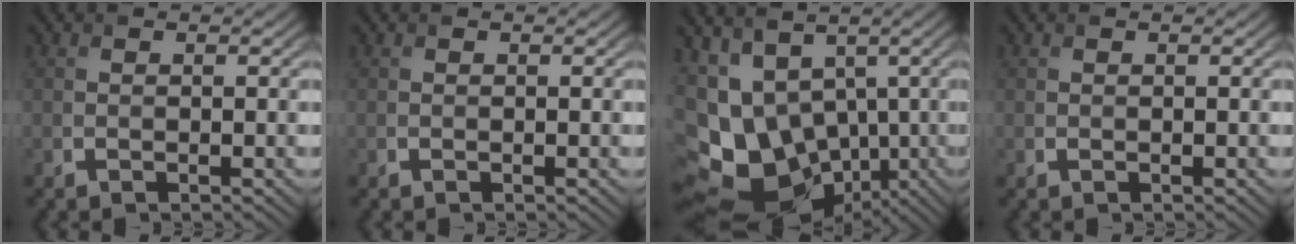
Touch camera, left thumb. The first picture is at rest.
{"total": 0.0}
{"total": 15.2, "force": [-2.7, 11.3, 9.9], "torque": [-0.234, -0.021, -0.007]}
{"total": 0.0}